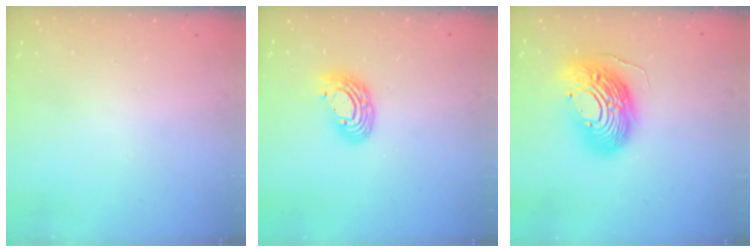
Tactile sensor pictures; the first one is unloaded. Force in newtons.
{"total": 9.5, "press": 9.5, "slide": 0.7}
{"total": 18.8, "press": 18.6, "slide": 2.8}